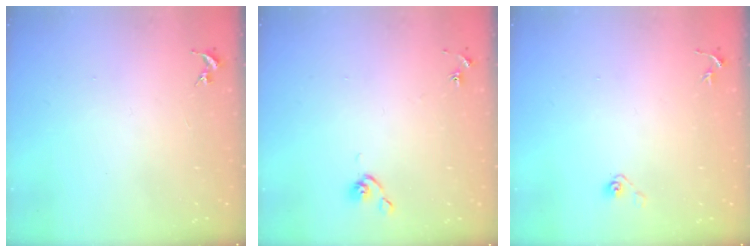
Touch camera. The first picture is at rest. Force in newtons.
{"total": 4.9, "press": 4.9, "slide": 0.7}
{"total": 3.7, "press": 3.2, "slide": 1.9}